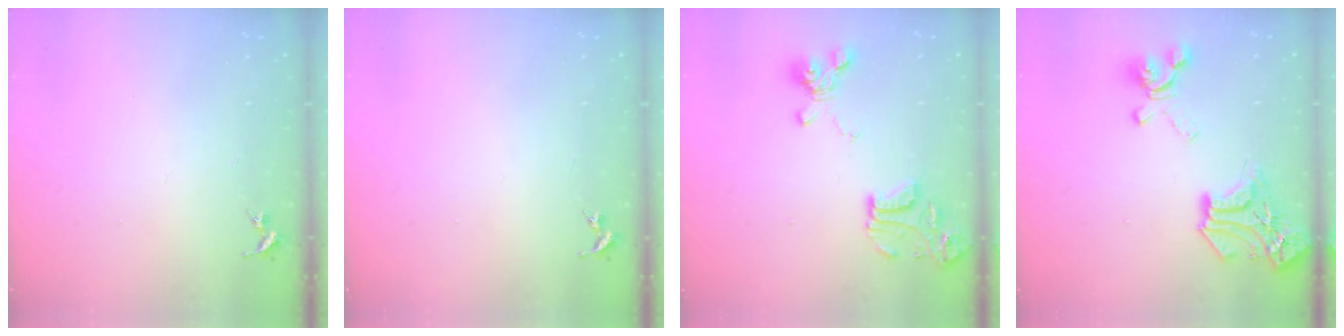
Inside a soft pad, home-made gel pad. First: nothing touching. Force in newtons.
{"total": 0.0}
{"total": 15.9, "press": 15.8, "slide": 1.7}
{"total": 19.7, "press": 19.7, "slide": 1.4}